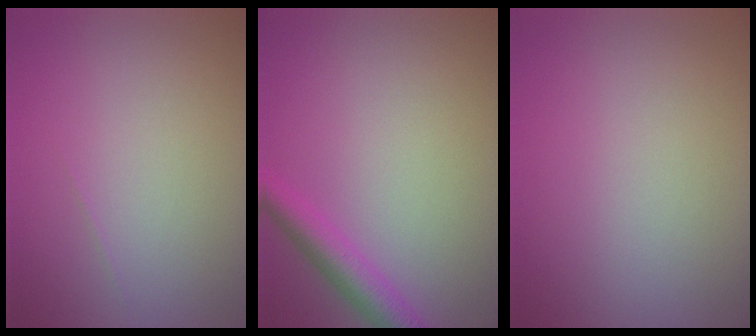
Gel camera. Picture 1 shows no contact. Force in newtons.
{"total": 2.9, "press": 2.9, "slide": 0.1}
{"total": 0.0}